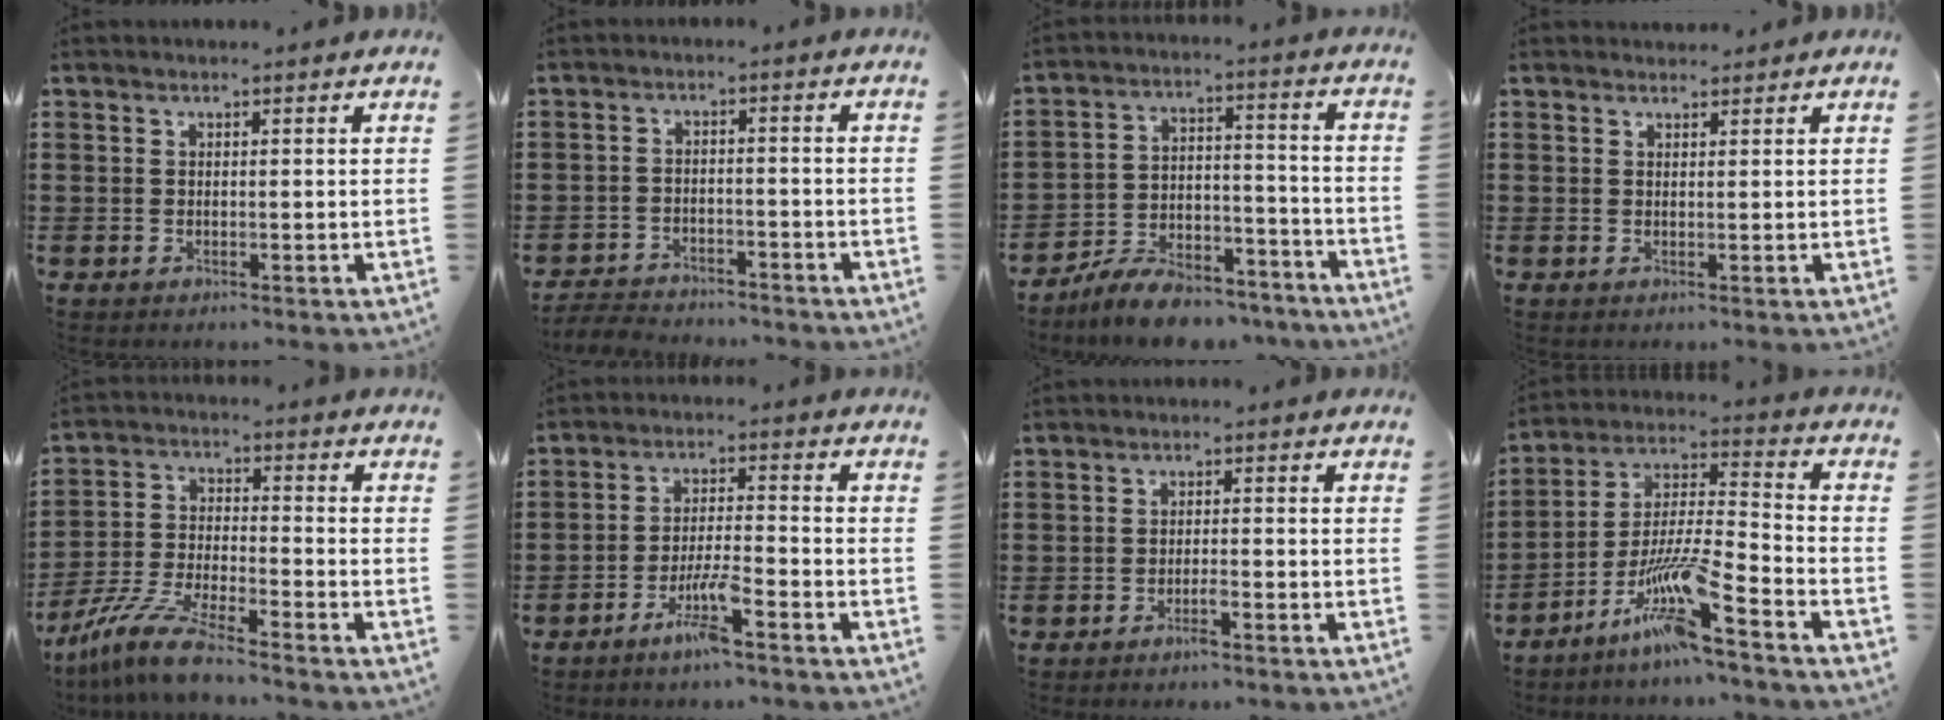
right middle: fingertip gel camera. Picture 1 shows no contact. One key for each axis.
{"total": 3.7, "fx": -3.7, "fy": 0.5, "fz": 0.1, "tx": -0.013, "ty": -0.002, "tz": -0.080}
{"total": 8.7, "fx": -8.0, "fy": 2.2, "fz": 2.6, "tx": -0.040, "ty": 0.030, "tz": -0.149}
{"total": 1.2, "fx": 1.1, "fy": 0.4, "fz": -0.1, "tx": 0.007, "ty": -0.001, "tz": 0.021}
{"total": 8.8, "fx": -7.7, "fy": 0.2, "fz": 4.3, "tx": -0.101, "ty": -0.005, "tz": -0.156}
{"total": 6.2, "fx": -4.0, "fy": 0.5, "fz": 4.7, "tx": -0.101, "ty": -0.010, "tz": -0.077}
{"total": 1.8, "fx": -1.2, "fy": 0.1, "fz": 1.3, "tx": -0.023, "ty": -0.004, "tz": -0.022}
{"total": 12.0, "fx": -8.2, "fy": 0.6, "fz": 8.8, "tx": -0.184, "ty": -0.008, "tz": -0.166}